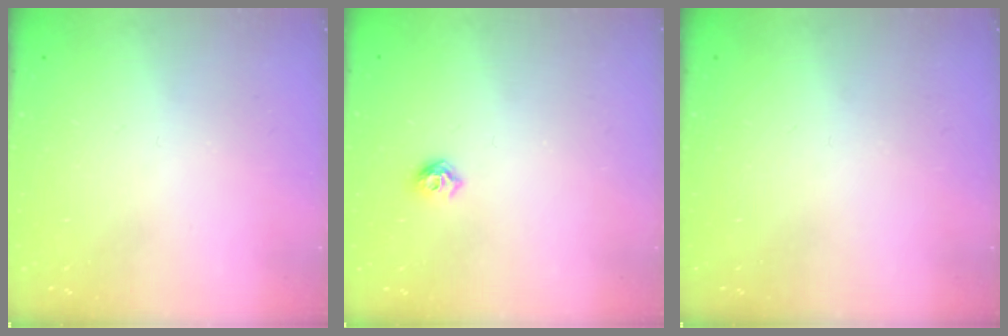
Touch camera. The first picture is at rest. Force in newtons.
{"total": 5.9, "press": 5.8, "slide": 1.0}
{"total": 0.0}